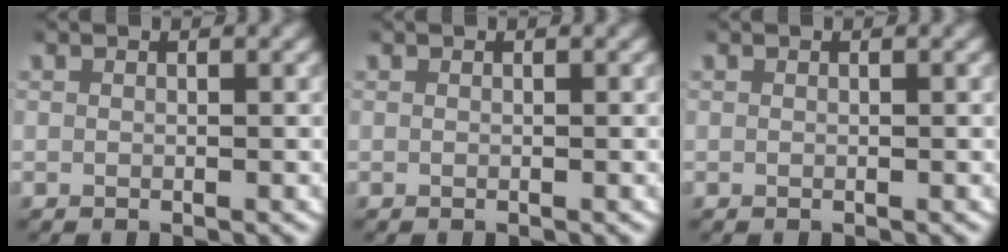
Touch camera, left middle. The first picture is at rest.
{"total": 0.0}
{"total": 0.0}